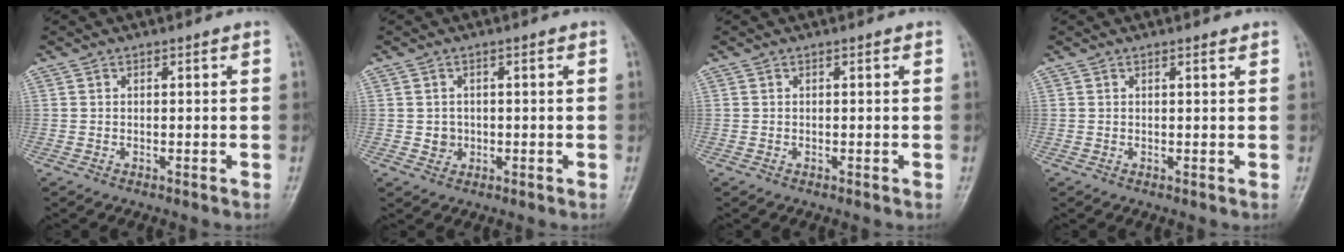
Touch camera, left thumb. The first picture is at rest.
{"total": 2.1, "force": [-0.1, 2.0, 0.6], "torque": [0.002, 0.004, 0.001]}
{"total": 0.0}
{"total": 0.8, "force": [0.7, 0.1, 0.5], "torque": [-0.008, -0.004, 0.010]}